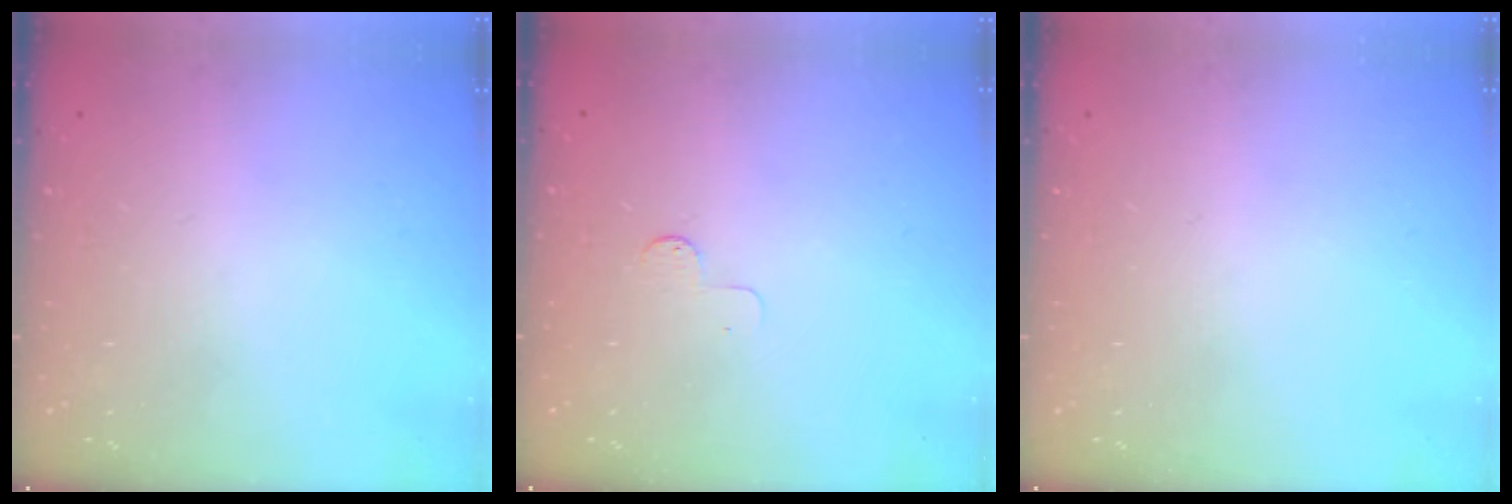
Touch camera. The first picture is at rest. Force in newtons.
{"total": 2.6, "press": 2.6, "slide": 0.3}
{"total": 0.0}